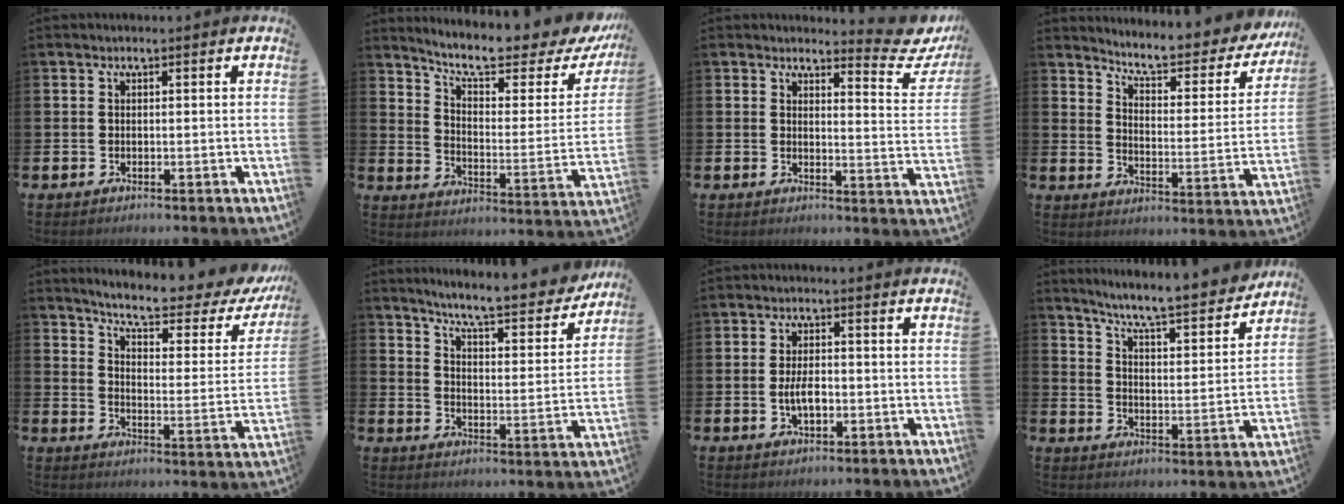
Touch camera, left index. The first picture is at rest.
{"total": 8.9, "force": [7.6, 1.7, 4.3], "torque": [-0.095, -0.058, 0.124]}
{"total": 3.9, "force": [3.6, 0.8, 1.1], "torque": [-0.006, -0.035, 0.052]}
{"total": 6.3, "force": [5.8, 1.2, 2.2], "torque": [-0.067, -0.043, 0.093]}
{"total": 6.7, "force": [5.8, 1.1, 3.1], "torque": [-0.075, -0.047, 0.089]}
{"total": 7.4, "force": [7.0, 0.4, 2.4], "torque": [-0.065, -0.060, 0.114]}
{"total": 3.8, "force": [-0.6, 1.9, 3.2], "torque": [-0.050, 0.001, -0.013]}
{"total": 7.5, "force": [7.0, 0.1, 2.7], "torque": [-0.076, -0.058, 0.116]}